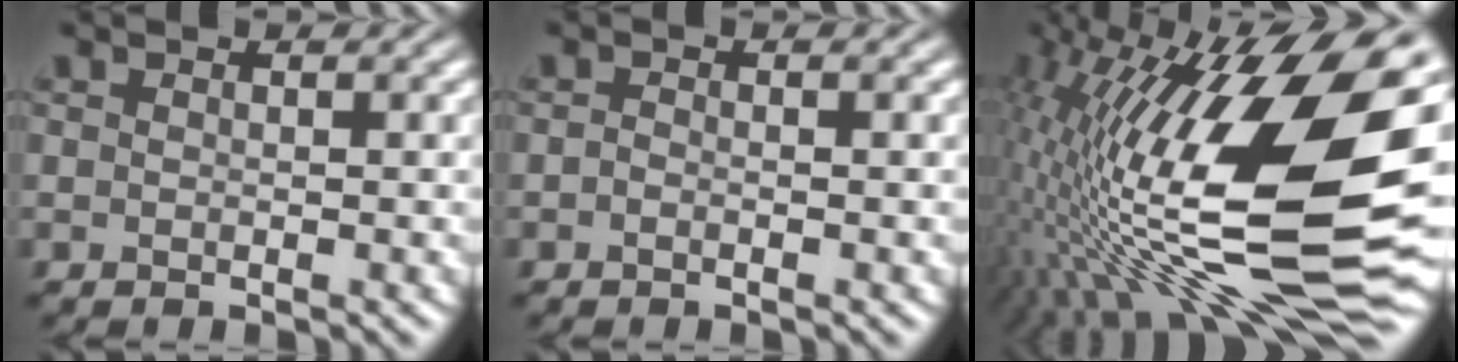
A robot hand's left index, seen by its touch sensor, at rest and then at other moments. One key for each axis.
{"total": 0.6, "fx": -0.3, "fy": 0.2, "fz": 0.4, "tx": -0.012, "ty": -0.005, "tz": -0.010}
{"total": 19.3, "fx": 1.8, "fy": 6.8, "fz": 17.9, "tx": -0.323, "ty": 0.009, "tz": 0.019}